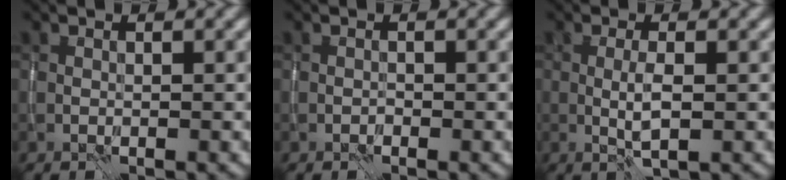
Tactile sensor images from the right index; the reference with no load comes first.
{"total": 0.6, "force": [-0.5, 0.4, 0.1], "torque": [-0.004, -0.002, -0.008]}
{"total": 1.9, "force": [-0.2, 0.3, 1.8], "torque": [-0.038, -0.002, -0.001]}